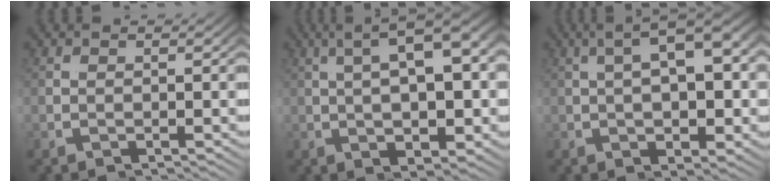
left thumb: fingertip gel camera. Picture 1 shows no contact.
{"total": 6.0, "force": [0.9, 0.6, 5.9], "torque": [-0.063, 0.047, -0.007]}
{"total": 5.3, "force": [0.5, 1.4, 5.1], "torque": [-0.067, 0.033, -0.005]}